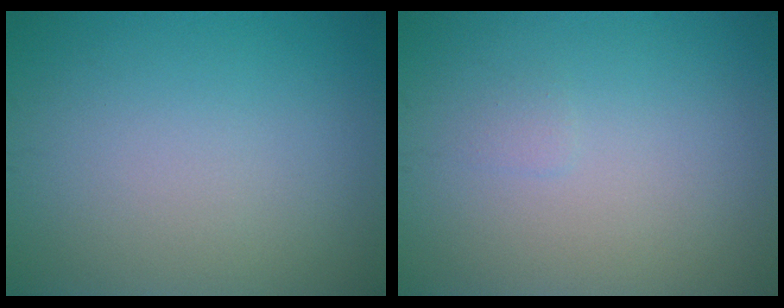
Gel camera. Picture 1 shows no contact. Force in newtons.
{"total": 0.5, "press": 0.5, "slide": 0.0}